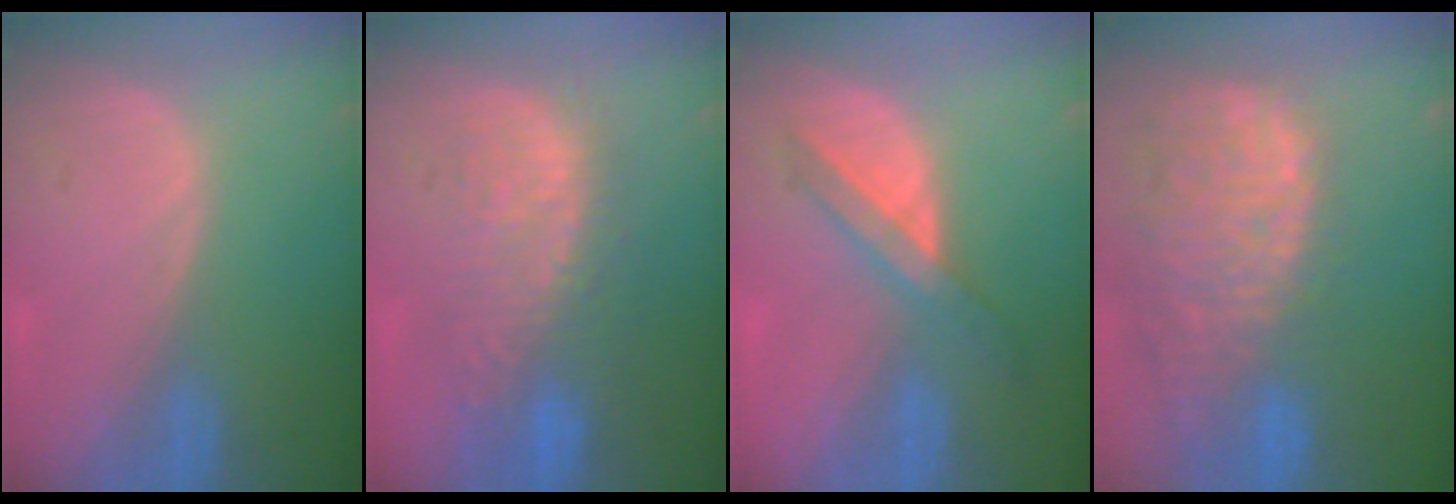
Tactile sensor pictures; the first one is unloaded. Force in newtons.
{"total": 10.5, "press": 9.5, "slide": 4.4}
{"total": 5.8, "press": 5.5, "slide": 1.9}
{"total": 14.2, "press": 11.8, "slide": 7.9}